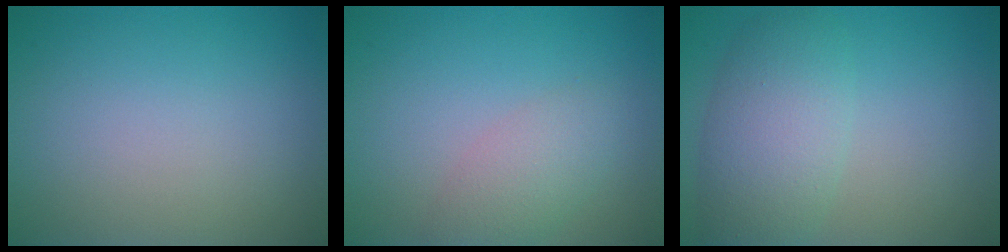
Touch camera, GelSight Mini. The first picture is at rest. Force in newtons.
{"total": 2.7, "press": 2.7, "slide": 0.1}
{"total": 5.4, "press": 5.4, "slide": 0.1}